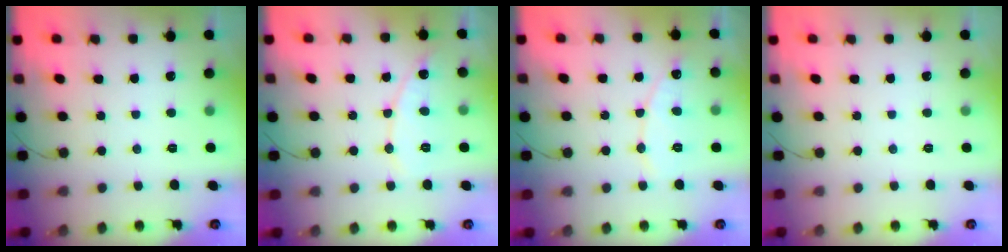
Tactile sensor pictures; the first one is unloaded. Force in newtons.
{"total": 8.5, "press": 8.4, "slide": 0.9}
{"total": 7.1, "press": 7.1, "slide": 0.6}
{"total": 0.0}